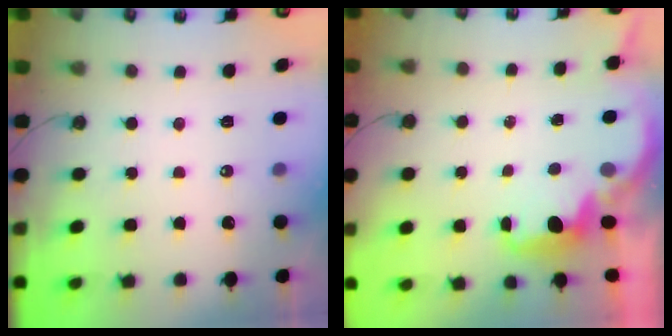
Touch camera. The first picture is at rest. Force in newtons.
{"total": 2.3, "press": 2.1, "slide": 0.9}